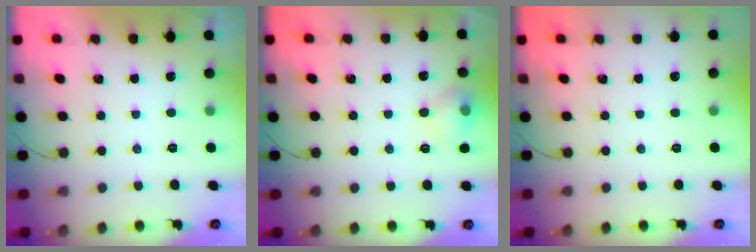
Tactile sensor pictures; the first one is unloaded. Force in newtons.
{"total": 8.4, "press": 8.3, "slide": 1.1}
{"total": 0.0}